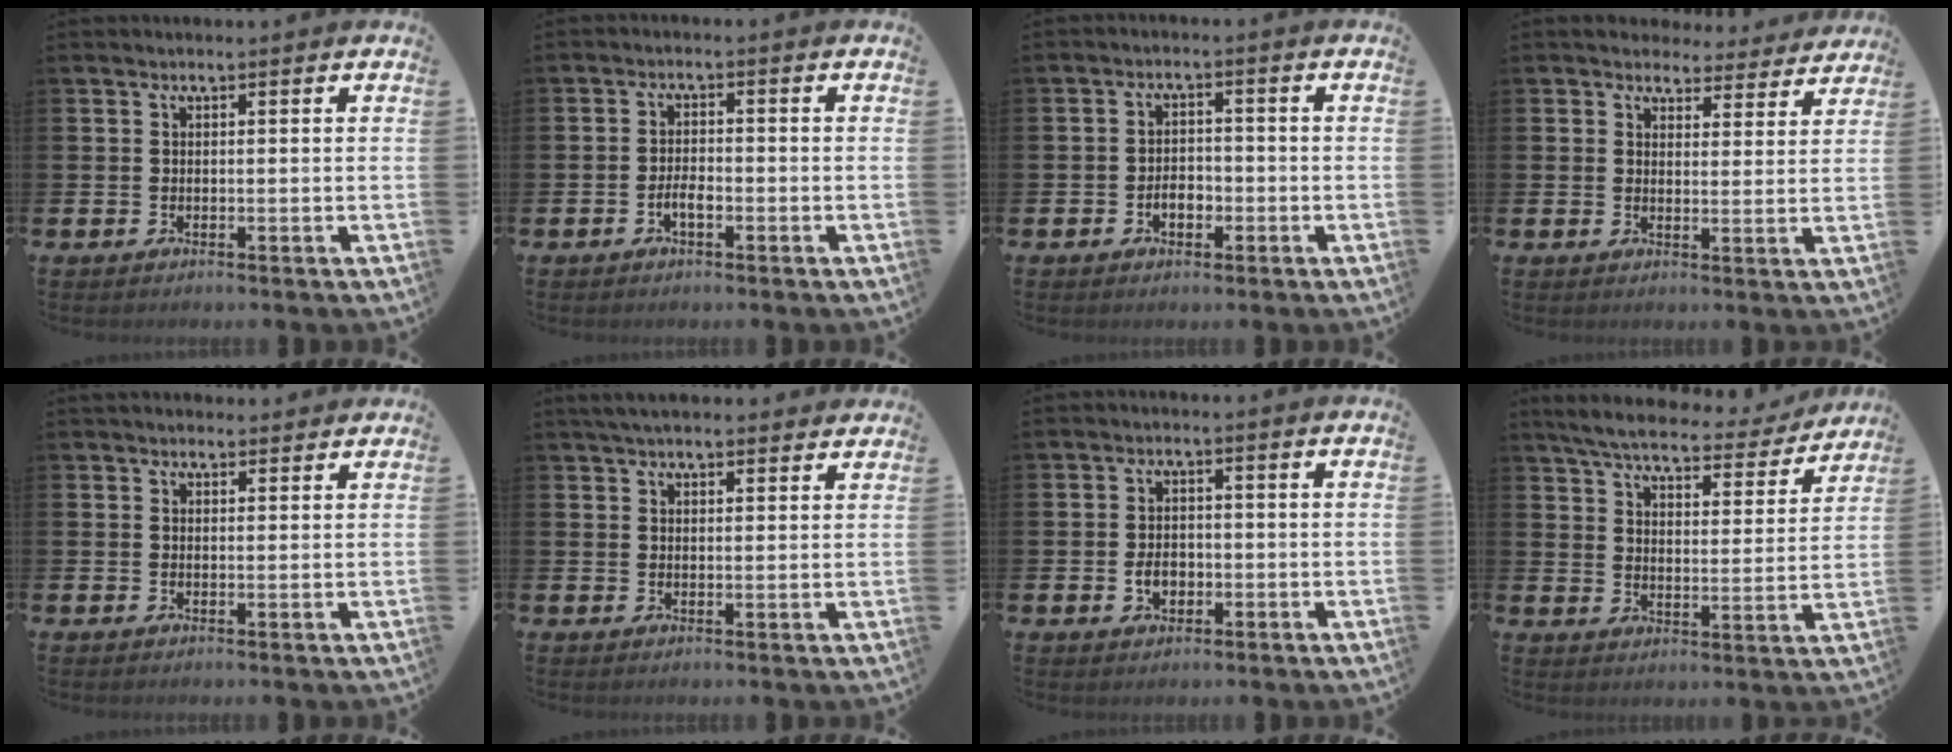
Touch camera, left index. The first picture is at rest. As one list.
[{"total": 2.2, "force": [-0.9, 1.0, 1.8], "torque": [-0.032, 0.003, -0.019]}, {"total": 2.8, "force": [-1.2, 1.8, 1.8], "torque": [-0.025, 0.000, -0.027]}, {"total": 4.2, "force": [3.8, 1.6, 0.3], "torque": [-0.013, -0.024, 0.067]}, {"total": 1.6, "force": [1.5, 0.6, 0.1], "torque": [0.003, 0.000, 0.026]}, {"total": 3.5, "force": [3.2, 0.8, 1.0], "torque": [-0.027, -0.005, 0.060]}, {"total": 2.9, "force": [-0.9, 2.1, 1.8], "torque": [-0.018, -0.006, -0.023]}, {"total": 6.3, "force": [5.8, 1.2, 2.3], "torque": [-0.067, -0.036, 0.097]}]